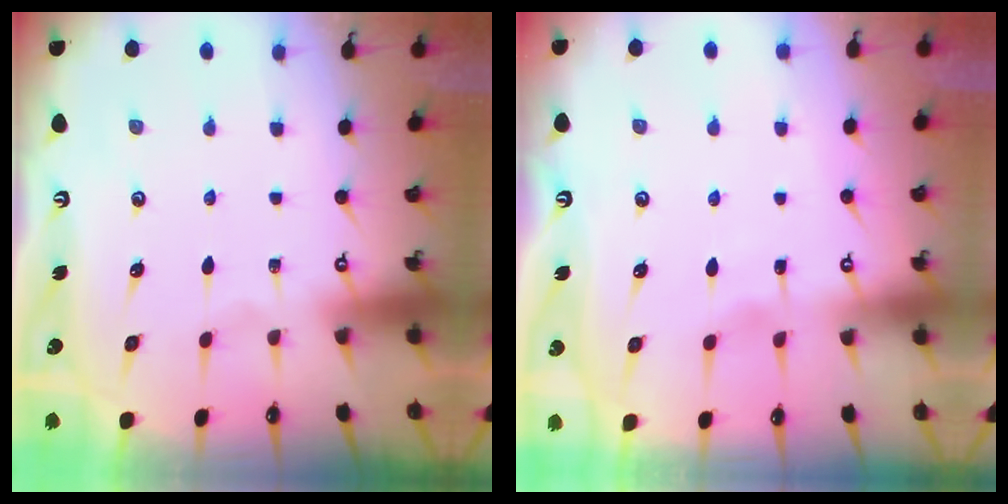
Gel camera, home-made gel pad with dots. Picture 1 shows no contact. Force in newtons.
{"total": 2.7, "press": 2.7, "slide": 0.3}